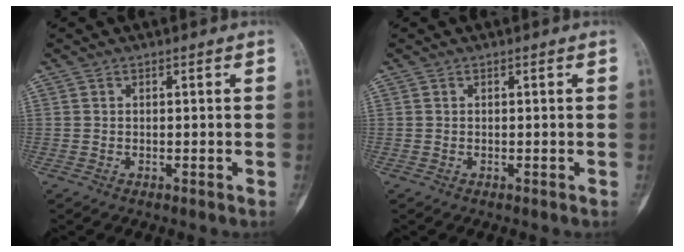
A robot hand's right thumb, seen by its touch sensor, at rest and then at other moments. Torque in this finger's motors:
{"motor_torque": [0.00, 0.00, 0.00, 0.00, 0.00]}